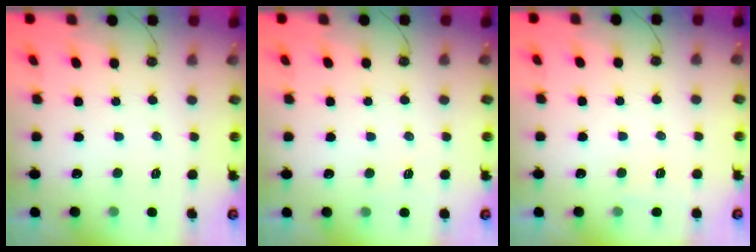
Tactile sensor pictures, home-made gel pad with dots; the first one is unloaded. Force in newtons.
{"total": 2.4, "press": 2.4, "slide": 0.4}
{"total": 2.2, "press": 2.1, "slide": 0.3}